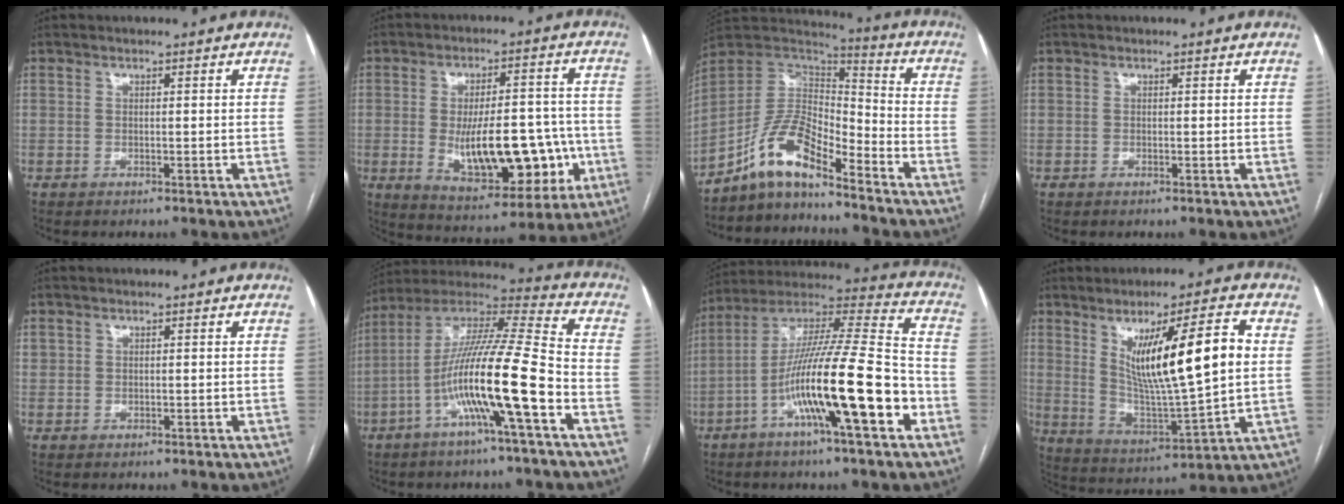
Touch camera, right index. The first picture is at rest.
{"total": 16.3, "force": [-2.9, 6.6, 14.6], "torque": [-0.218, 0.009, -0.028]}
{"total": 10.9, "force": [-8.1, 3.0, 6.6], "torque": [-0.136, 0.034, -0.150]}
{"total": 0.0}
{"total": 0.7, "force": [0.3, 0.6, 0.2], "torque": [-0.001, 0.006, 0.005]}
{"total": 16.8, "force": [-5.7, 0.0, 15.8], "torque": [-0.293, 0.007, -0.109]}
{"total": 19.9, "force": [-7.1, 1.3, 18.5], "torque": [-0.326, 0.000, -0.125]}
{"total": 16.1, "force": [3.8, 1.1, 15.6], "torque": [-0.265, -0.010, 0.070]}